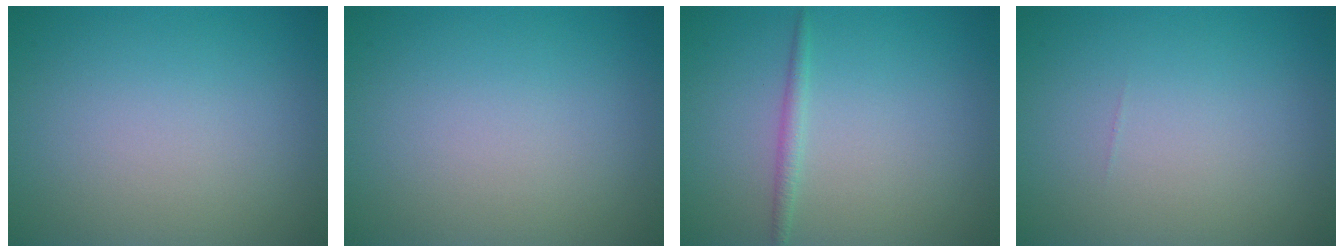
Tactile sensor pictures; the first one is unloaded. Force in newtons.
{"total": 0.0}
{"total": 1.1, "press": 1.1, "slide": 0.1}
{"total": 0.0}